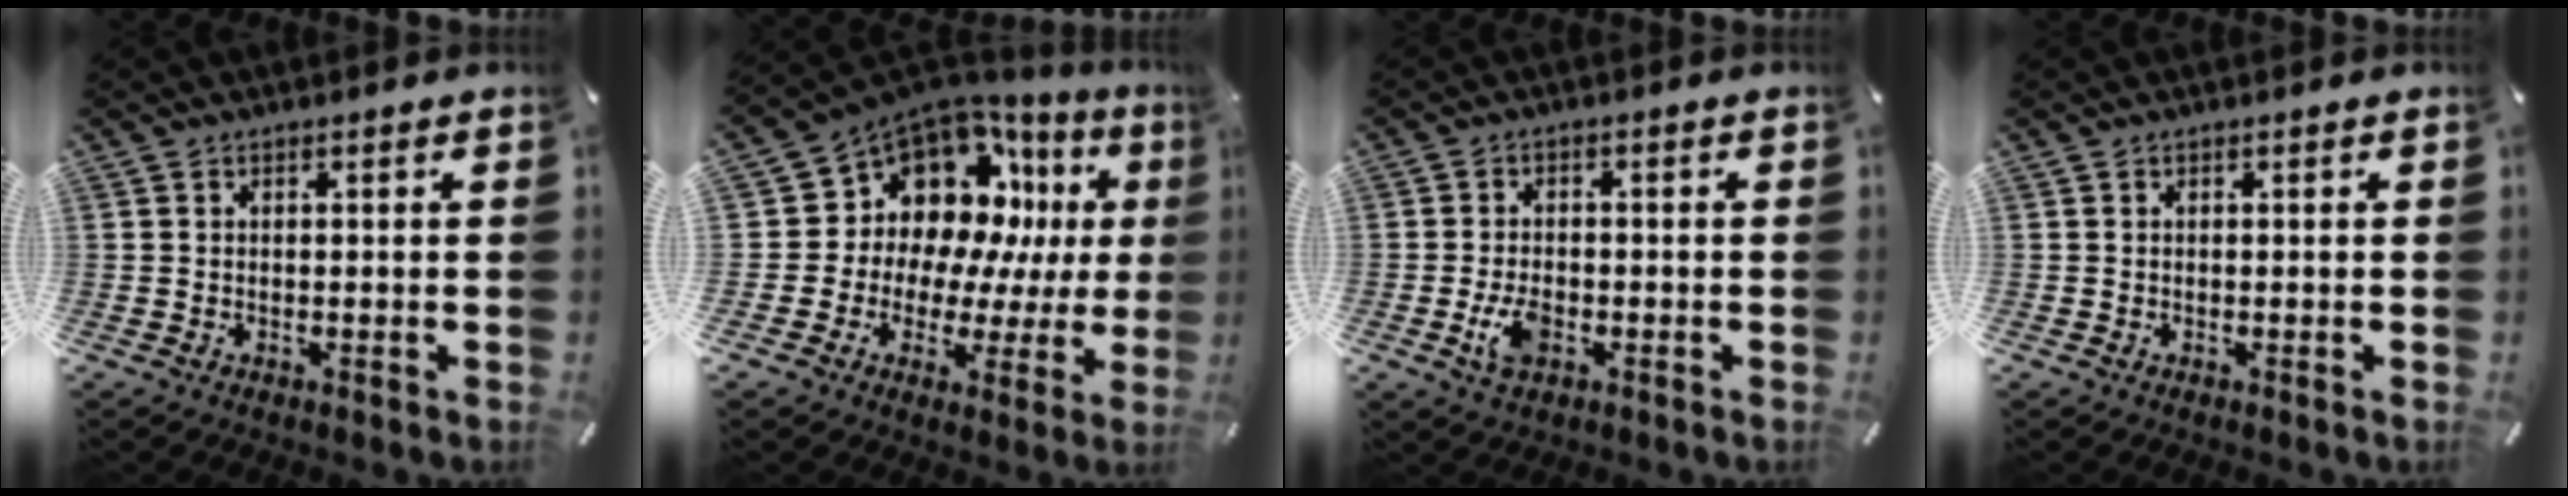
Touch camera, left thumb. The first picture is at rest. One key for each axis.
{"total": 12.1, "fx": 6.6, "fy": 9.2, "fz": 4.3, "tx": -0.073, "ty": -0.082, "tz": 0.124}
{"total": 5.1, "fx": -1.8, "fy": 3.2, "fz": 3.6, "tx": -0.086, "ty": 0.000, "tz": -0.035}
{"total": 0.0}